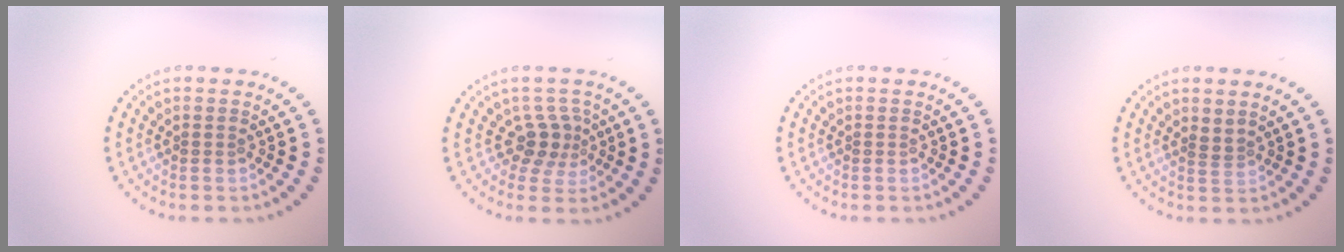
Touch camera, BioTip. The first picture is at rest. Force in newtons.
{"total": 2.5, "press": 1.8, "slide": 1.7}
{"total": 0.0}
{"total": 1.0, "press": 0.5, "slide": 0.8}